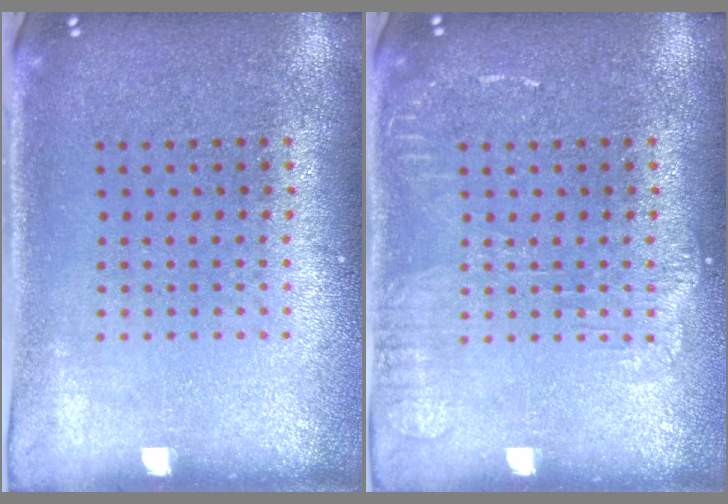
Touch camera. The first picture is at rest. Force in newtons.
{"total": 1.6, "press": 1.5, "slide": 0.3}